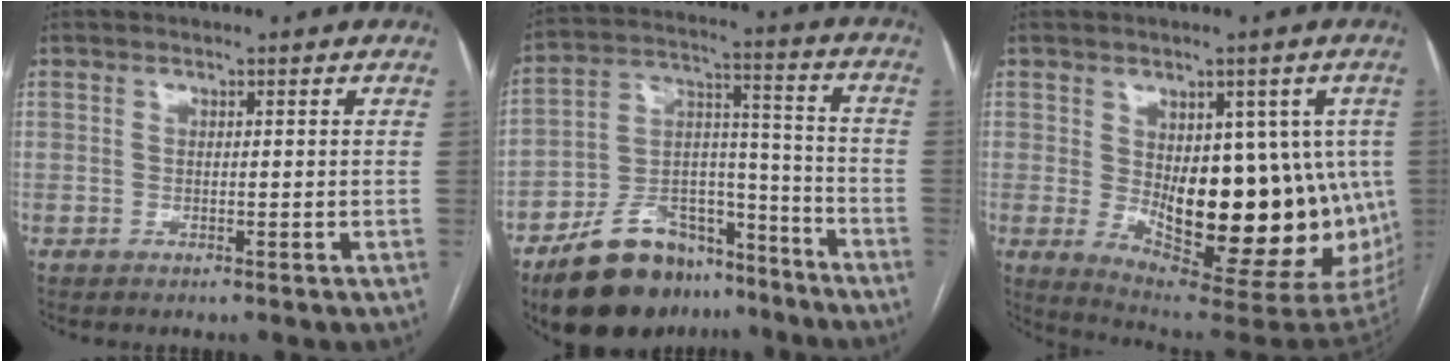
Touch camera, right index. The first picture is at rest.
{"total": 17.2, "force": [-12.8, 8.3, 7.9], "torque": [-0.129, 0.044, -0.210]}
{"total": 20.7, "force": [-1.8, 8.7, 18.7], "torque": [-0.200, 0.002, 0.003]}